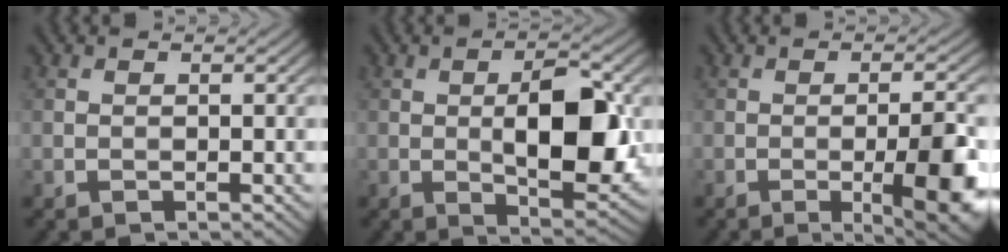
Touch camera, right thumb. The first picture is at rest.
{"total": 9.5, "force": [0.0, 4.0, 8.6], "torque": [-0.133, 0.000, 0.003]}
{"total": 8.2, "force": [-2.4, 1.8, 7.6], "torque": [-0.113, -0.005, -0.030]}